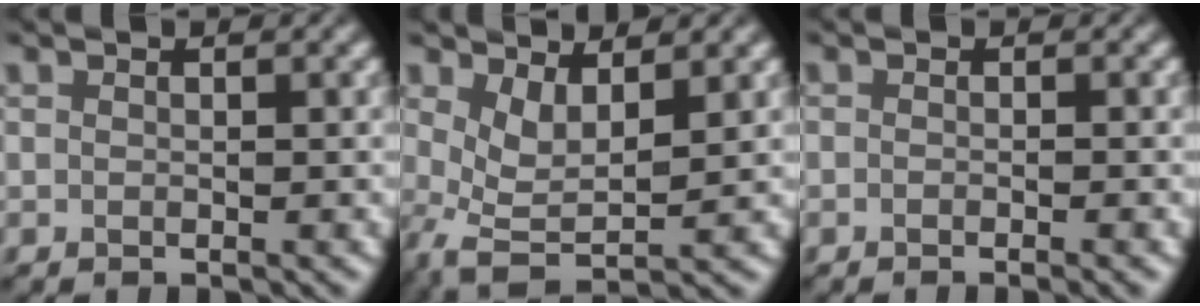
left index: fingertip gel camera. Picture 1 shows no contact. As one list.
[{"total": 3.4, "force": [0.5, 1.4, 3.1], "torque": [-0.067, -0.009, 0.011]}, {"total": 1.2, "force": [-0.8, 0.1, 0.9], "torque": [-0.010, -0.005, -0.016]}]